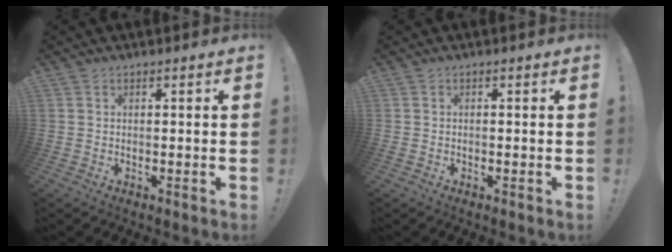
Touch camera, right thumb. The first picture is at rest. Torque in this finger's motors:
{"motor_torque": [0.26, 0.29, 0.14, -0.44, -0.04]}